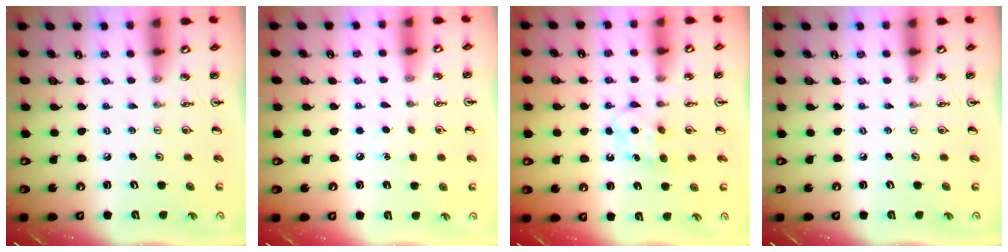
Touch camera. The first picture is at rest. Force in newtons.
{"total": 5.1, "press": 5.1, "slide": 0.5}
{"total": 5.7, "press": 5.7, "slide": 0.7}
{"total": 0.0}